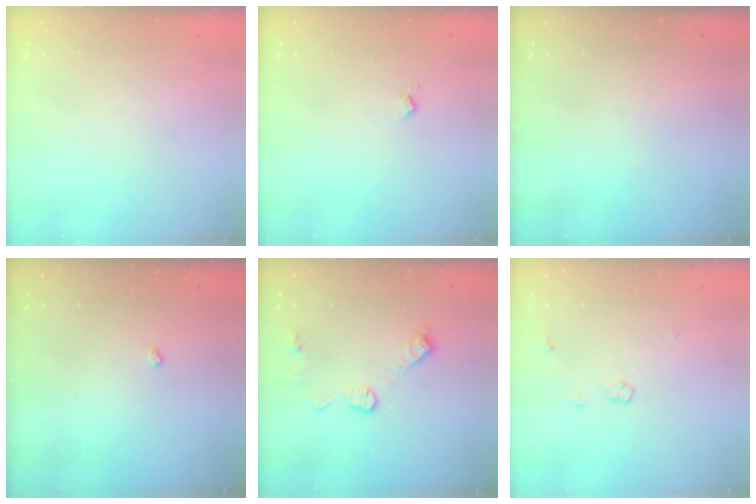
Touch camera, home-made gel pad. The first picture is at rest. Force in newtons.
{"total": 3.1, "press": 3.0, "slide": 0.6}
{"total": 0.0}
{"total": 2.5, "press": 2.4, "slide": 0.5}
{"total": 8.6, "press": 8.6, "slide": 0.4}
{"total": 4.8, "press": 4.8, "slide": 0.6}